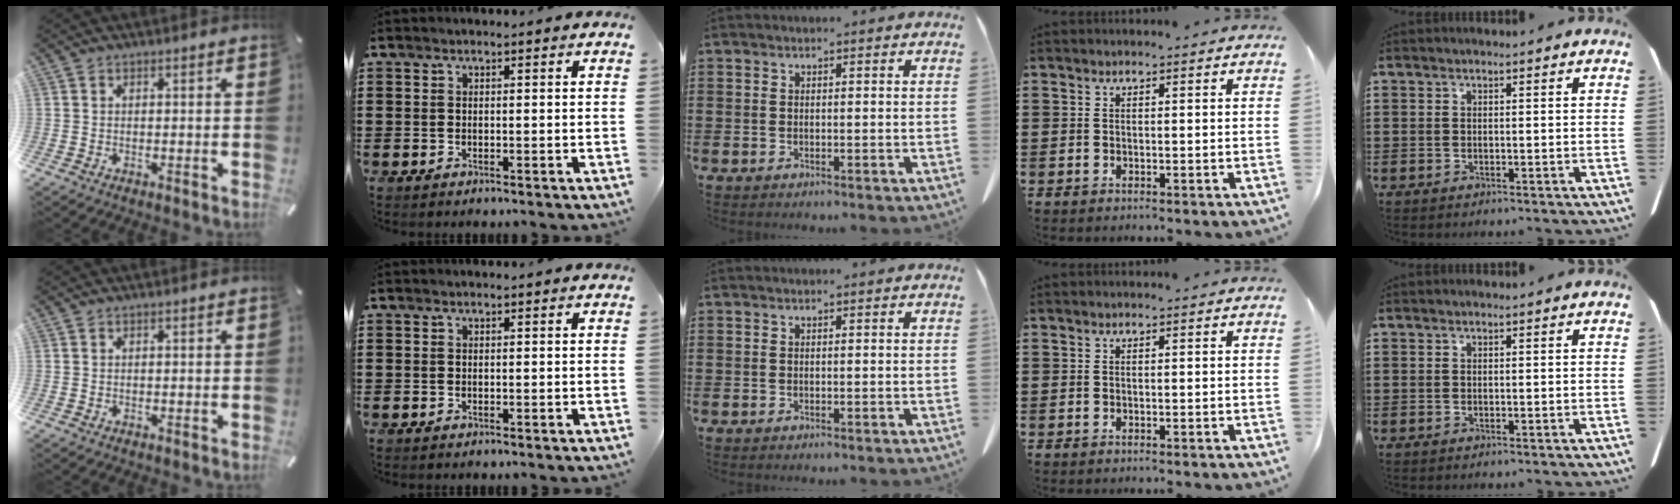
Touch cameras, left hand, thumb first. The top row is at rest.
{}